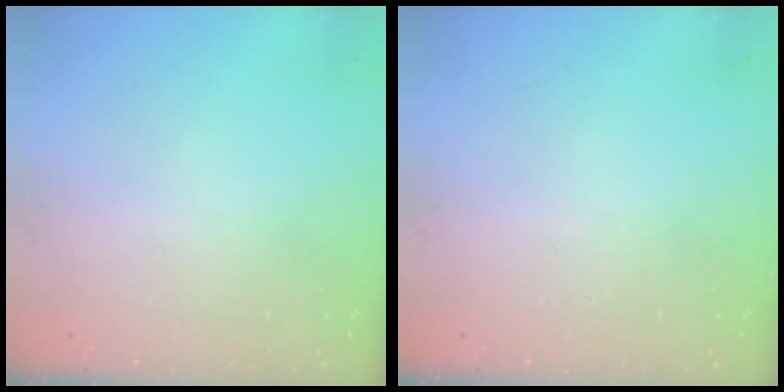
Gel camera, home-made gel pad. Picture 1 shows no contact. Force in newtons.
{"total": 0.0}